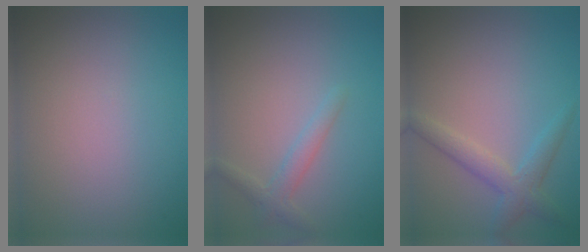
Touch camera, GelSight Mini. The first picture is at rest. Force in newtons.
{"total": 1.6, "press": 1.6, "slide": 0.1}
{"total": 2.7, "press": 2.7, "slide": 0.1}